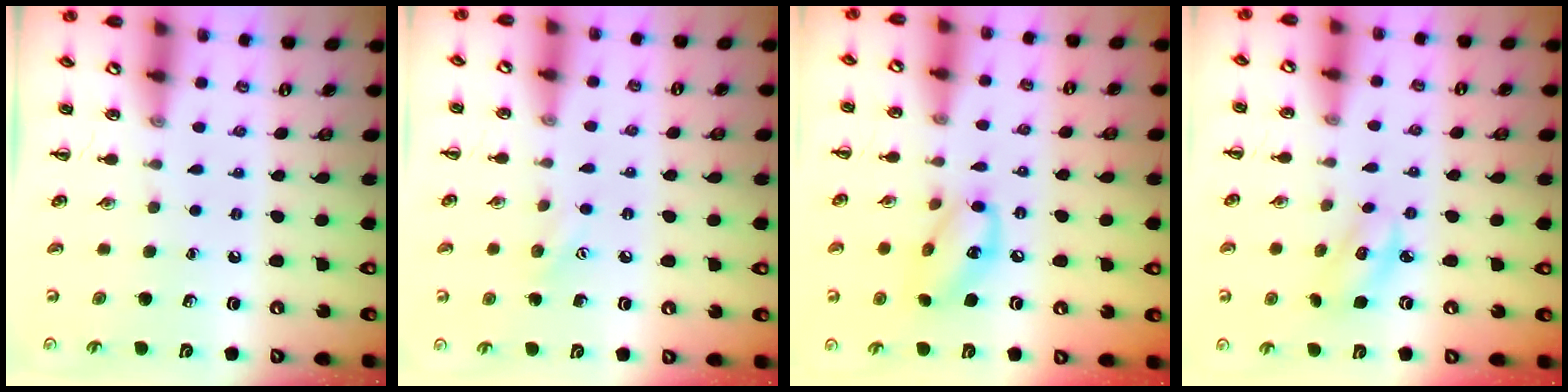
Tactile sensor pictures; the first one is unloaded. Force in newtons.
{"total": 6.2, "press": 6.1, "slide": 1.2}
{"total": 12.0, "press": 11.9, "slide": 1.6}
{"total": 2.9, "press": 2.8, "slide": 0.6}